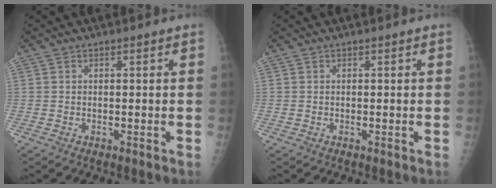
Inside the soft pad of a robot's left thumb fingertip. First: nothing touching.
{"total": 0.0}